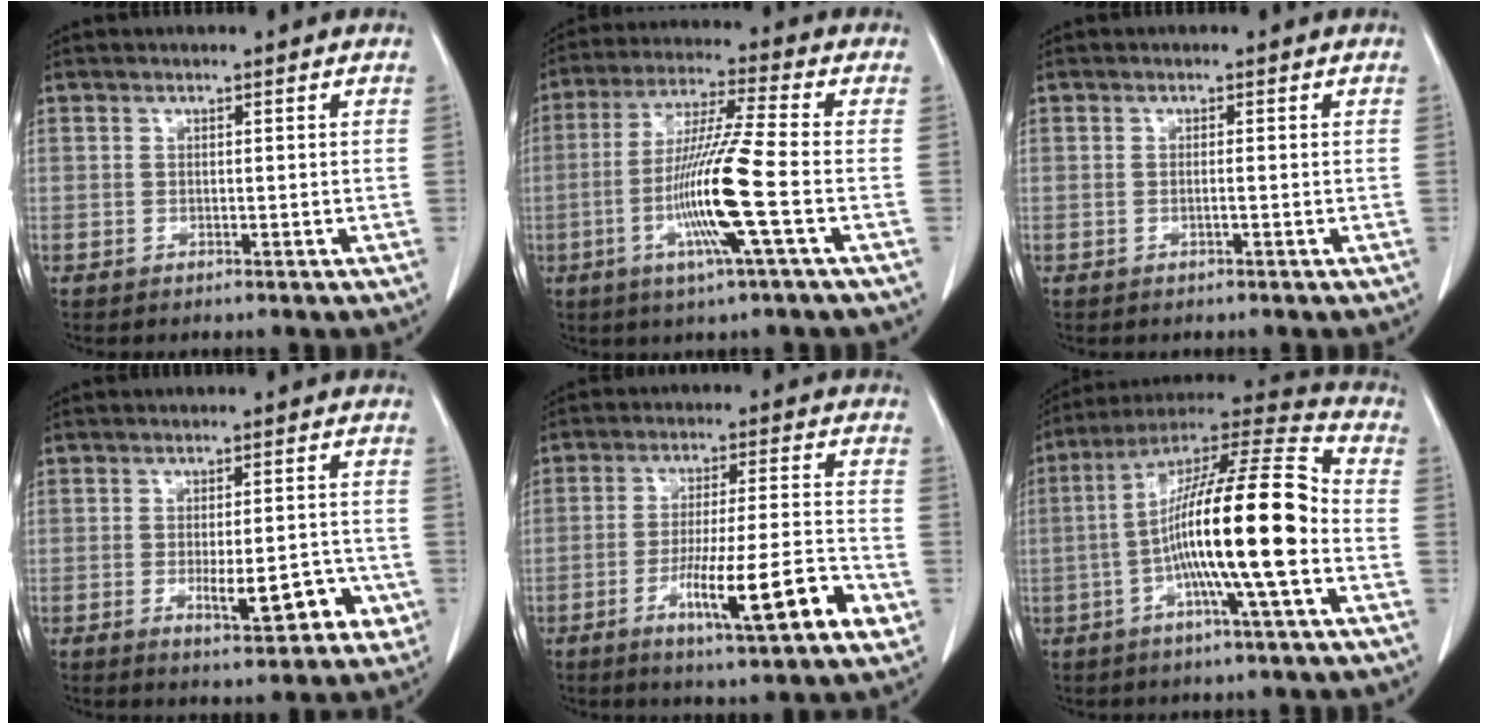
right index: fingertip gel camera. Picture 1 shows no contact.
{"total": 12.7, "force": [-3.5, -1.1, 12.2], "torque": [-0.242, -0.012, -0.072]}
{"total": 0.7, "force": [-0.2, -0.1, 0.6], "torque": [-0.011, 0.001, -0.004]}
{"total": 8.0, "force": [-2.7, 2.6, 7.0], "torque": [-0.088, 0.002, -0.030]}
{"total": 14.2, "force": [-5.7, 1.3, 13.0], "torque": [-0.215, -0.005, -0.084]}
{"total": 18.7, "force": [-3.6, 0.8, 18.4], "torque": [-0.323, 0.012, -0.071]}